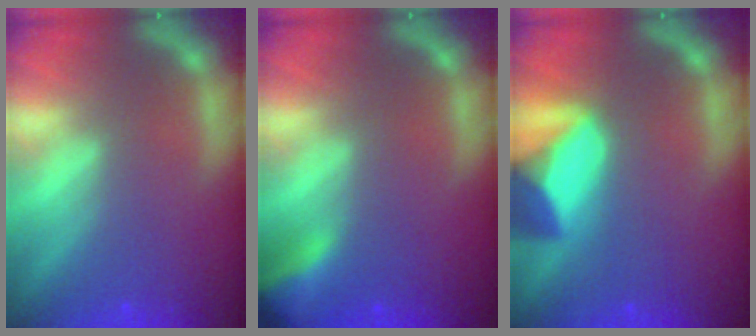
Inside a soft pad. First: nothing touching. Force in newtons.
{"total": 4.9}
{"total": 8.4}